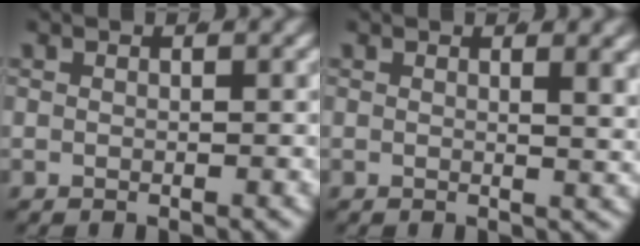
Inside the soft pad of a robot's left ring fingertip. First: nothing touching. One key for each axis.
{"total": 1.5, "fx": 0.8, "fy": -0.4, "fz": 1.2, "tx": -0.014, "ty": -0.008, "tz": 0.014}